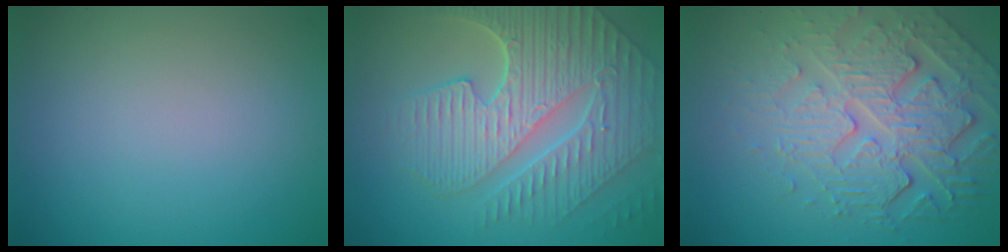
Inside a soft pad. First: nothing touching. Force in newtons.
{"total": 9.3, "press": 6.3, "slide": 6.8}
{"total": 6.9, "press": 5.1, "slide": 4.7}